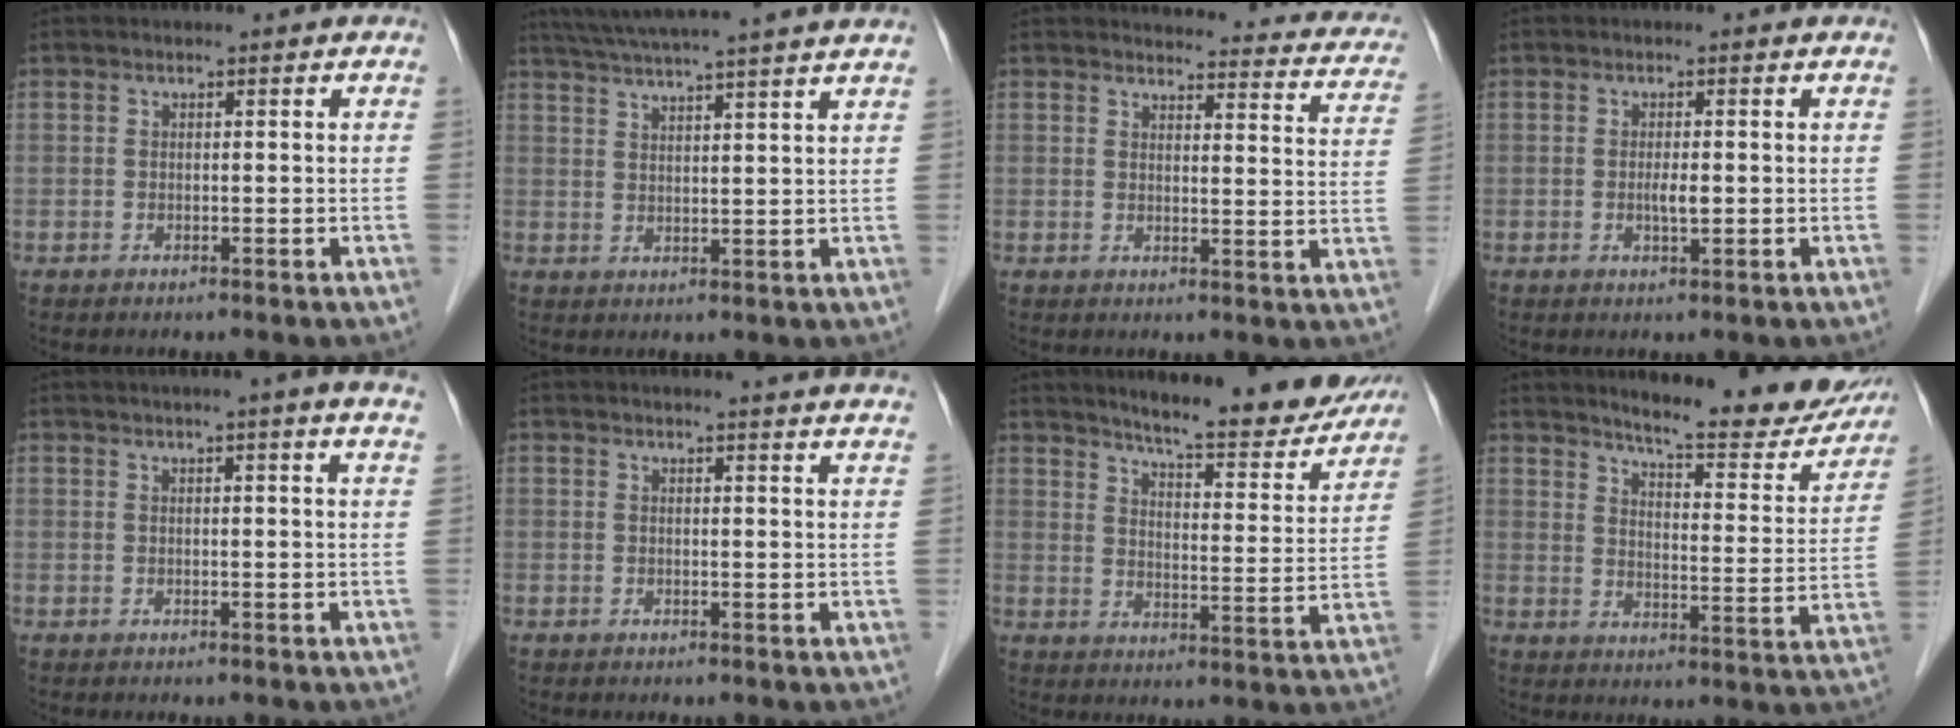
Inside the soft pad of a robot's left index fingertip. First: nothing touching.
{"total": 16.4, "force": [14.4, -1.0, 7.8], "torque": [-0.138, 0.016, 0.194]}
{"total": 16.9, "force": [15.8, 4.0, 4.3], "torque": [-0.014, -0.044, 0.146]}
{"total": 1.7, "force": [-0.2, 0.4, 1.7], "torque": [-0.033, -0.001, -0.003]}
{"total": 8.1, "force": [6.6, -1.0, 4.5], "torque": [-0.051, 0.010, 0.062]}
{"total": 11.2, "force": [10.7, -0.6, 3.3], "torque": [-0.040, -0.032, 0.102]}
{"total": 20.0, "force": [17.6, 3.1, 8.9], "torque": [-0.112, -0.044, 0.219]}
{"total": 19.6, "force": [17.5, 3.1, 8.2], "torque": [-0.097, -0.060, 0.213]}